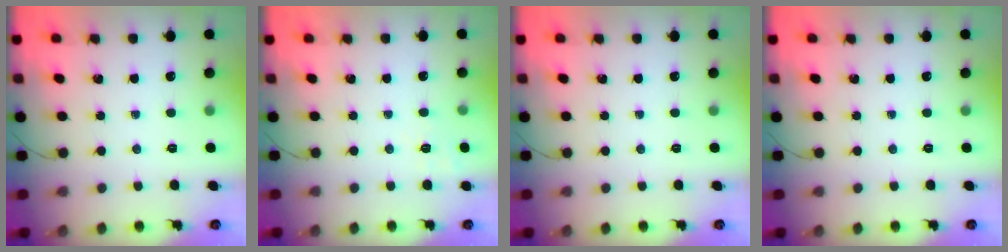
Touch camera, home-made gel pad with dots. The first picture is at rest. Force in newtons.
{"total": 4.9, "press": 4.5, "slide": 2.0}
{"total": 0.0}
{"total": 0.0}